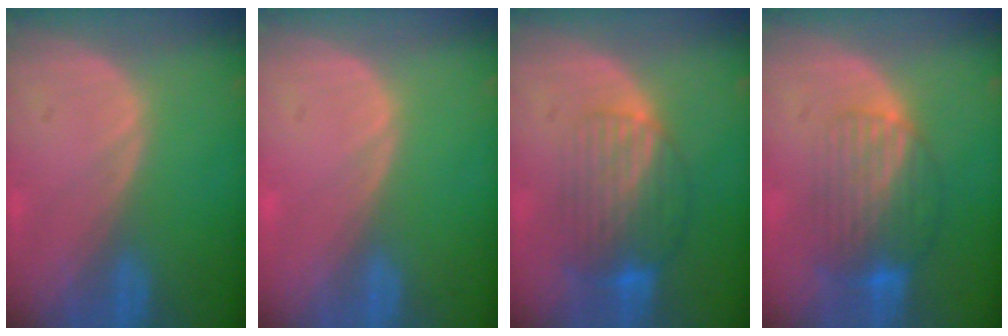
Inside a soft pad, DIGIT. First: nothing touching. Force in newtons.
{"total": 0.5, "press": 0.1, "slide": 0.5}
{"total": 8.4, "press": 7.2, "slide": 4.4}
{"total": 8.4, "press": 7.2, "slide": 4.4}